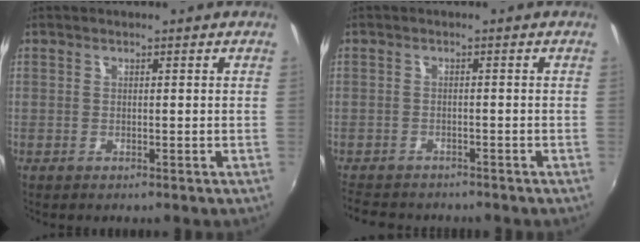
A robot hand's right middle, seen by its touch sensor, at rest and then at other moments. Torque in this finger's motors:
{"motor_torque": [0.10, -0.34, -0.27, -0.03]}